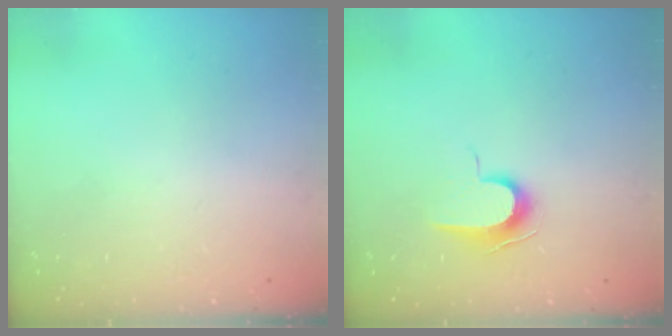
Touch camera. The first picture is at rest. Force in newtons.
{"total": 7.8, "press": 7.8, "slide": 0.7}